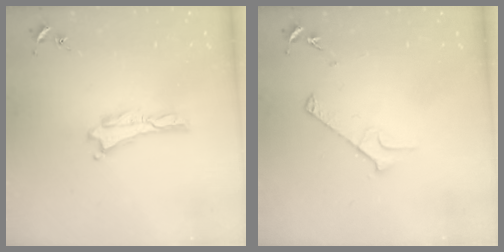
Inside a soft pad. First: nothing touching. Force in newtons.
{"total": 3.9, "press": 3.9, "slide": 0.4}